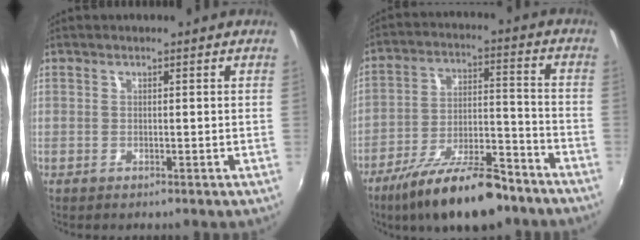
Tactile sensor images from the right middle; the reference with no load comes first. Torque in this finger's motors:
{"motor_torque": [0.82, -1.31, 0.31, 0.04]}